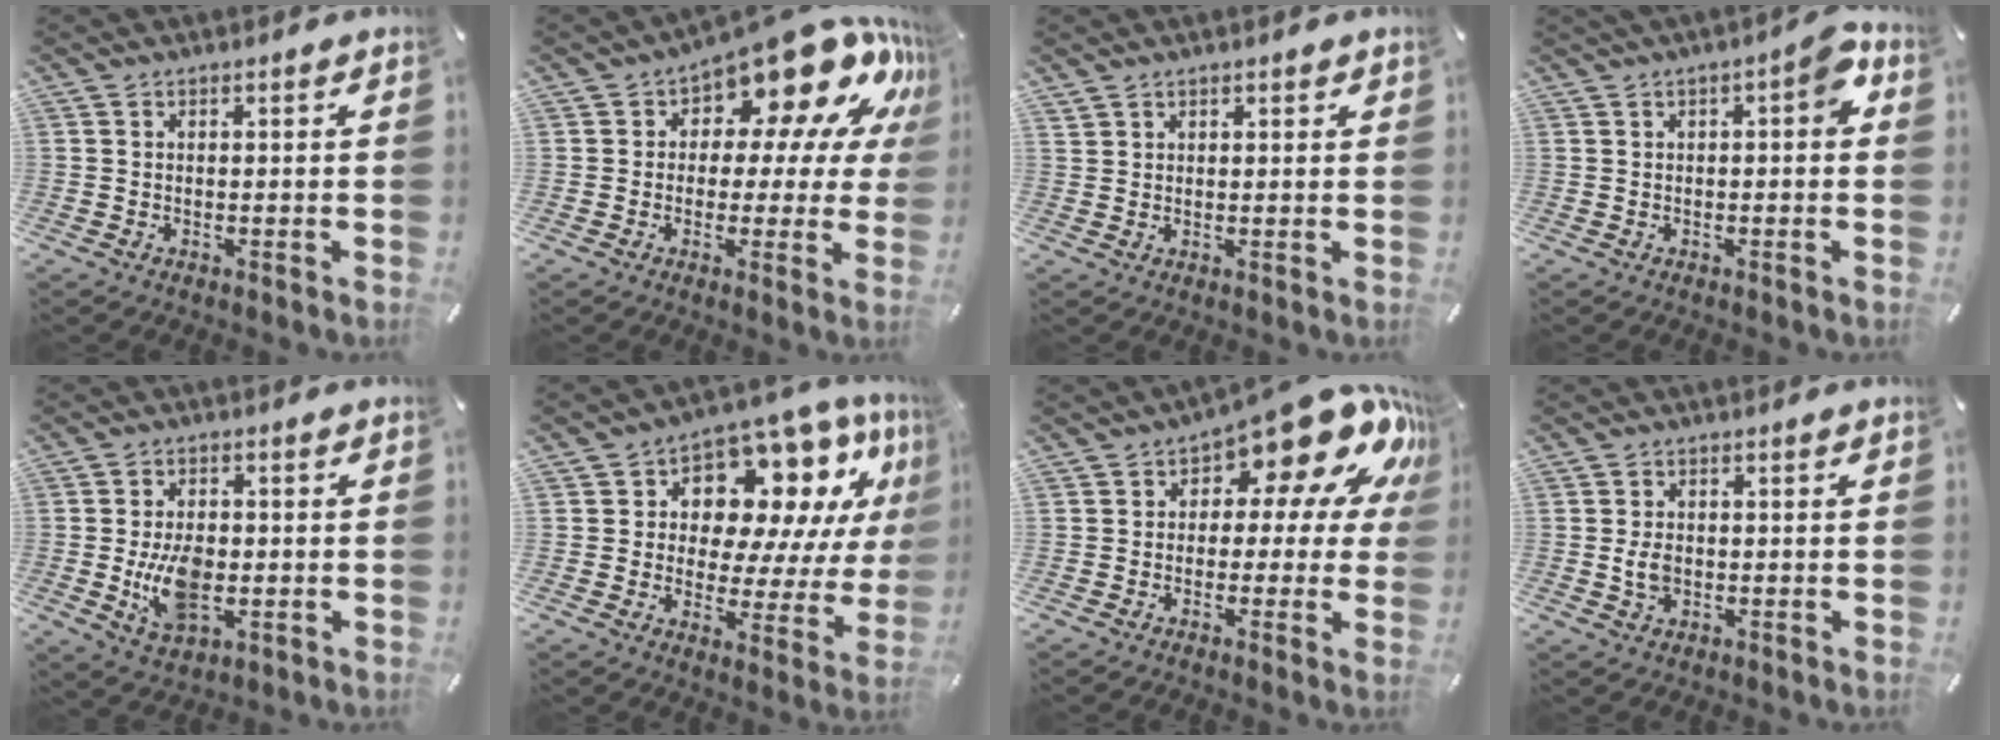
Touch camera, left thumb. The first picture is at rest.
{"total": 16.7, "force": [10.3, 8.3, 10.3], "torque": [-0.146, -0.084, 0.174]}
{"total": 1.7, "force": [1.3, 1.0, 0.3], "torque": [-0.006, -0.002, 0.027]}
{"total": 5.4, "force": [0.9, 2.1, 4.8], "torque": [-0.067, 0.006, 0.010]}
{"total": 10.3, "force": [-1.3, 6.5, 7.9], "torque": [-0.154, -0.005, -0.021]}
{"total": 14.3, "force": [8.3, 8.5, 7.9], "torque": [-0.121, -0.068, 0.143]}
{"total": 16.8, "force": [9.0, 7.8, 11.9], "torque": [-0.158, -0.071, 0.148]}
{"total": 3.6, "force": [-0.2, 2.7, 2.4], "torque": [-0.043, 0.000, -0.006]}